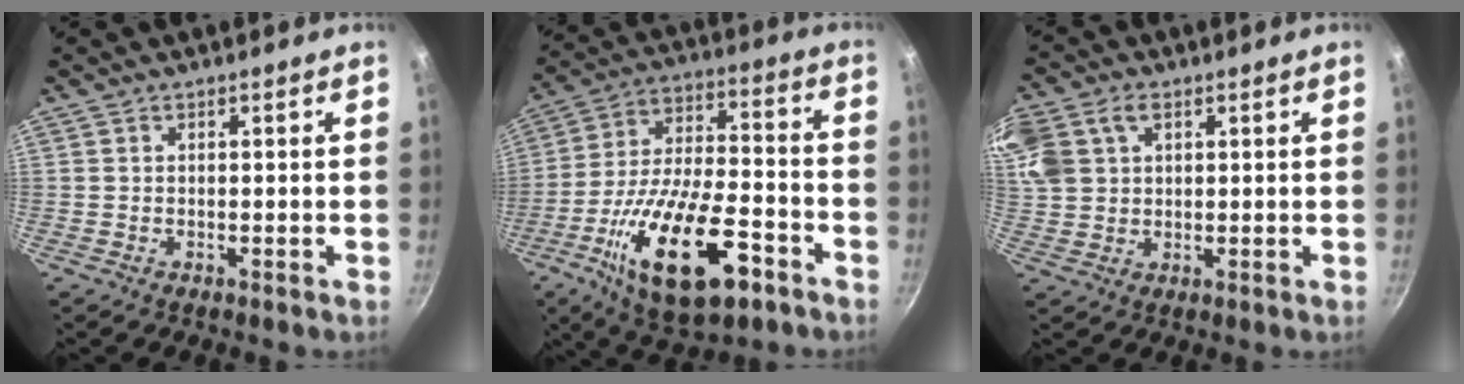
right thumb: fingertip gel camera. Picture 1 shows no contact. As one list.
[{"total": 22.7, "force": [-10.2, 9.6, 17.9], "torque": [-0.302, 0.029, -0.170]}, {"total": 17.4, "force": [6.6, 12.8, 9.6], "torque": [-0.250, 0.052, 0.132]}]